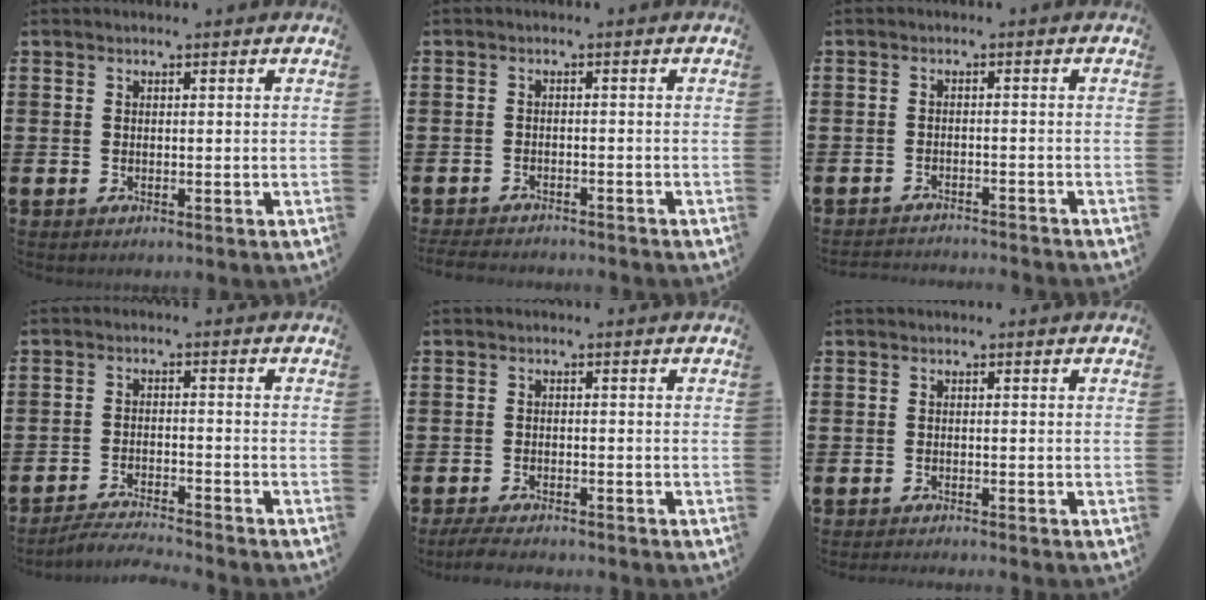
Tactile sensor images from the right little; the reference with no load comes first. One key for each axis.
{"total": 1.9, "fx": -1.9, "fy": 0.0, "fz": 0.2, "tx": -0.005, "ty": 0.003, "tz": -0.038}
{"total": 1.8, "fx": -1.8, "fy": -0.2, "fz": -0.1, "tx": -0.001, "ty": 0.004, "tz": -0.037}
{"total": 3.0, "fx": -3.0, "fy": -0.2, "fz": 0.4, "tx": -0.009, "ty": 0.001, "tz": -0.062}
{"total": 2.1, "fx": -2.0, "fy": 0.1, "fz": 0.6, "tx": -0.011, "ty": 0.006, "tz": -0.040}
{"total": 0.7, "fx": -0.7, "fy": -0.2, "fz": 0.0, "tx": 0.000, "ty": -0.002, "tz": -0.014}